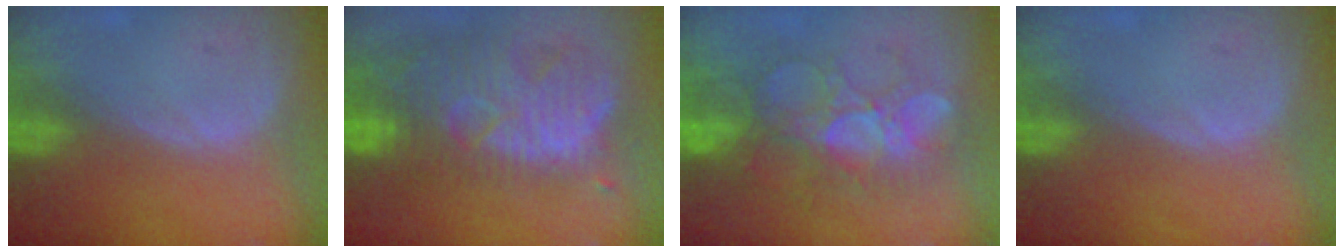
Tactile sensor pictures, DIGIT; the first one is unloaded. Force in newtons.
{"total": 12.5, "press": 11.0, "slide": 6.0}
{"total": 9.1, "press": 8.9, "slide": 1.9}
{"total": 0.0}